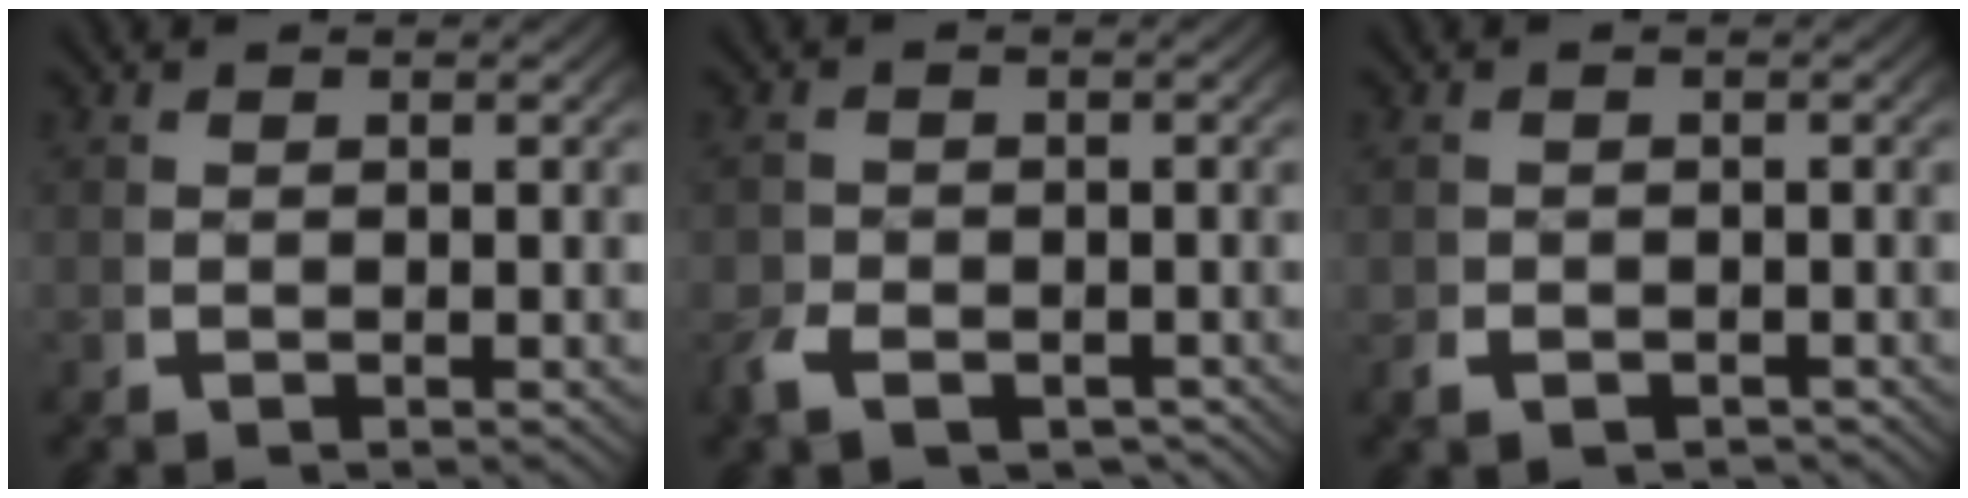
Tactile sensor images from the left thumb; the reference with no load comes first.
{"total": 2.8, "force": [-2.0, 1.6, 1.1], "torque": [-0.017, -0.009, -0.034]}
{"total": 1.6, "force": [-1.3, 0.8, 0.4], "torque": [-0.007, -0.006, -0.020]}